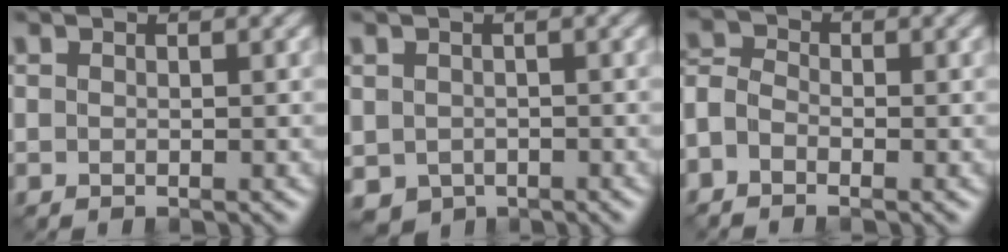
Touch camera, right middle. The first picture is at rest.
{"total": 2.9, "force": [-1.3, 2.3, 1.3], "torque": [-0.035, -0.007, -0.026]}
{"total": 2.6, "force": [-1.3, 1.7, 1.4], "torque": [-0.037, 0.006, -0.041]}